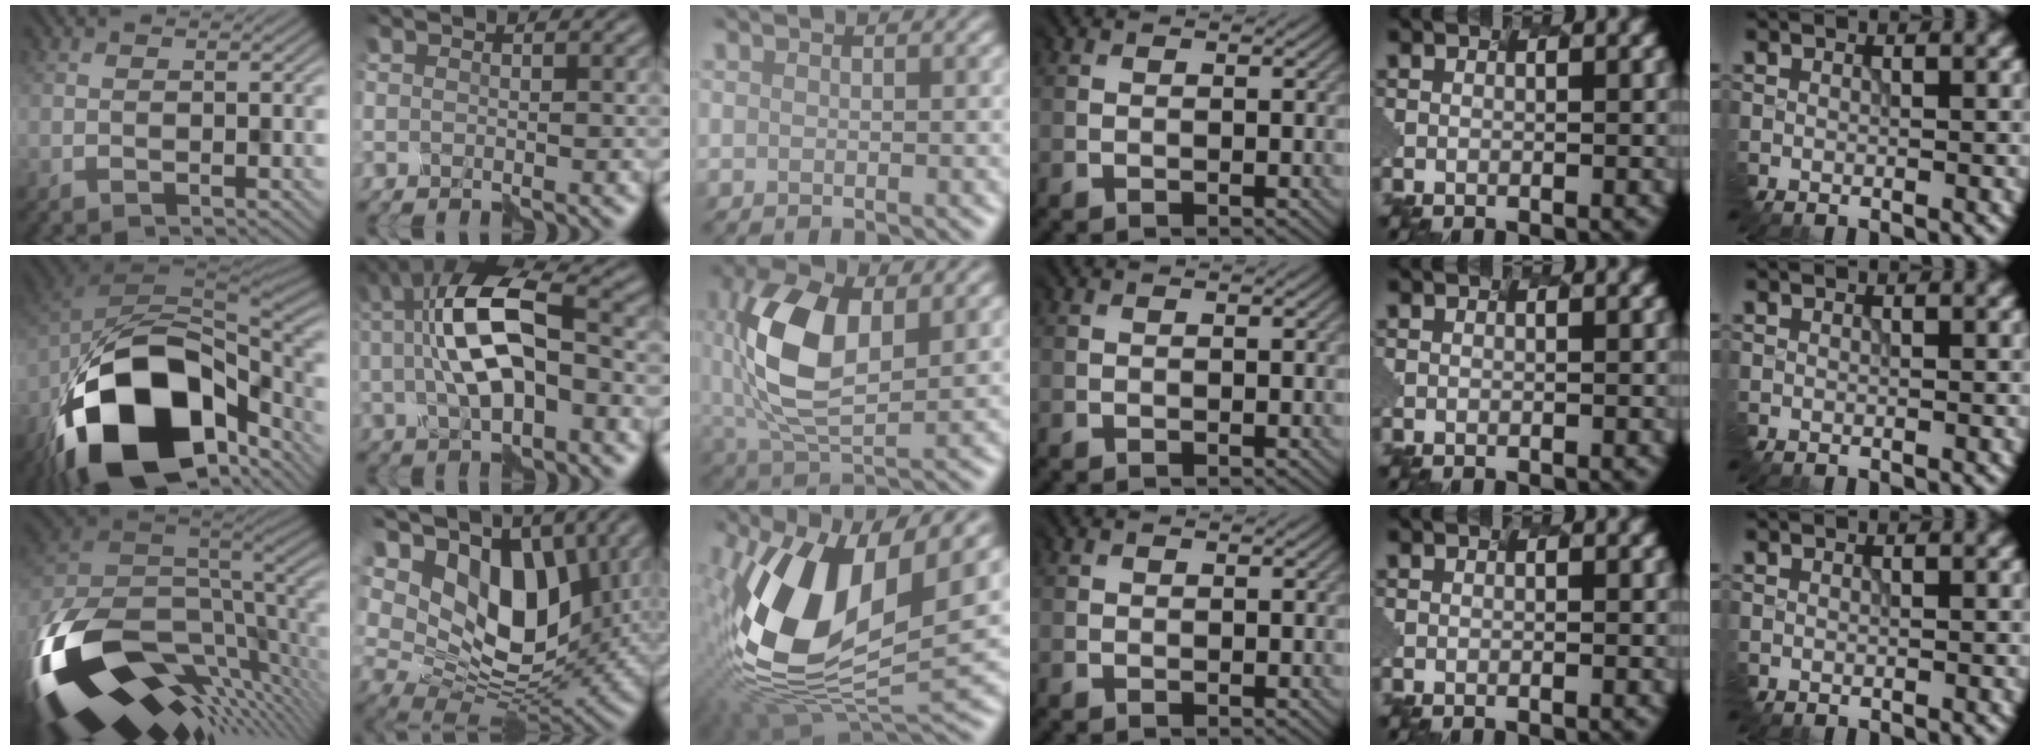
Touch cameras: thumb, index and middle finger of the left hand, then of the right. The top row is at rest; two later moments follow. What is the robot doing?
{"motion": "assemble", "object": "markers"}